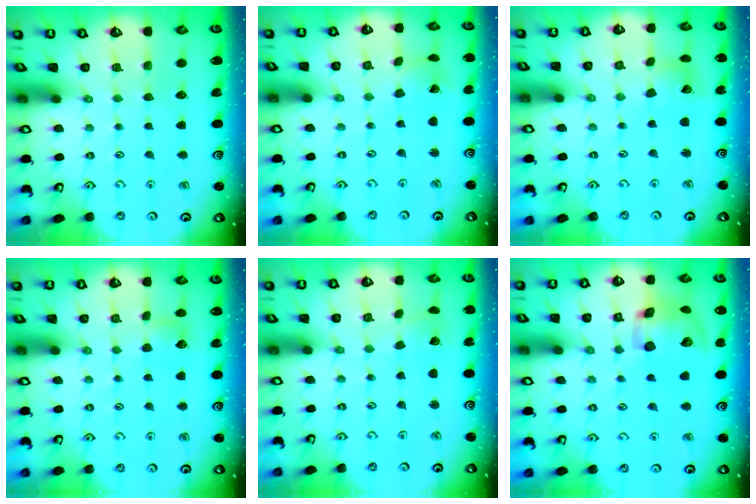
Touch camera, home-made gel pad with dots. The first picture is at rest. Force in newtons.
{"total": 1.2, "press": 1.2, "slide": 0.1}
{"total": 6.6, "press": 6.6, "slide": 0.8}
{"total": 4.6, "press": 4.5, "slide": 0.6}
{"total": 1.8, "press": 1.8, "slide": 0.2}
{"total": 15.0, "press": 14.8, "slide": 2.3}